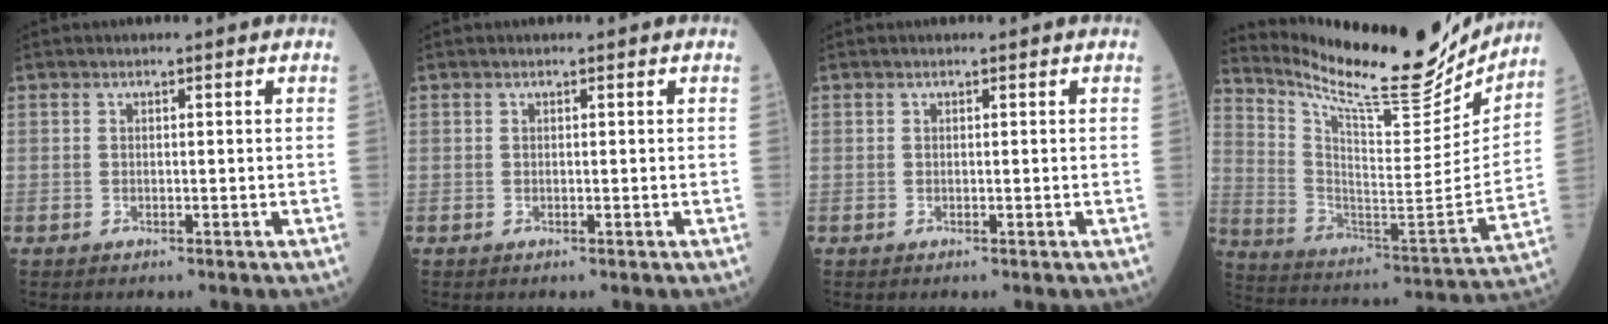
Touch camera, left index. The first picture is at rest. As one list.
[{"total": 0.0}, {"total": 0.0}, {"total": 21.3, "force": [19.4, 3.1, 8.3], "torque": [-0.158, -0.057, 0.298]}]